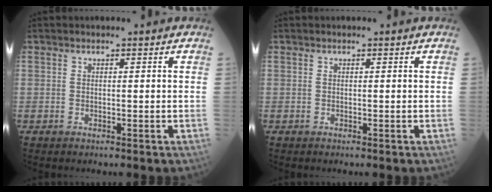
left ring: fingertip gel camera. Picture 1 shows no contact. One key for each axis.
{"total": 0.0}